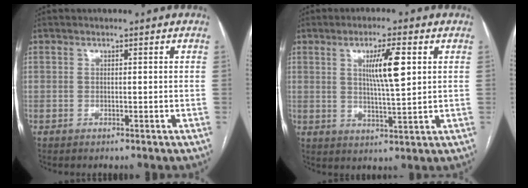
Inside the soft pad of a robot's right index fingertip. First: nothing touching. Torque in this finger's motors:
{"motor_torque": [0.71, 0.27, 0.30, 0.10]}